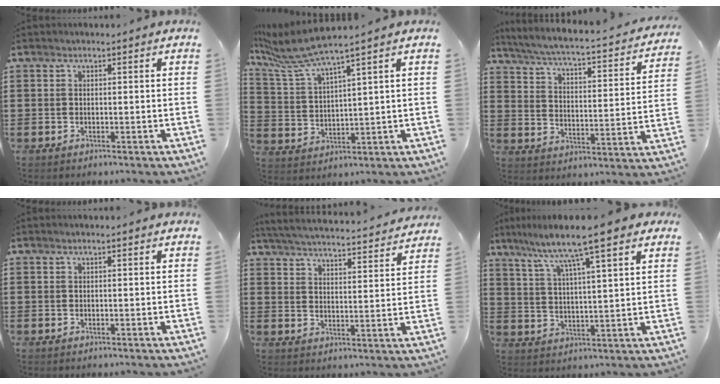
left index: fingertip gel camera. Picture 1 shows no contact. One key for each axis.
{"total": 6.4, "fx": 5.2, "fy": -0.1, "fz": 3.8, "tx": -0.104, "ty": -0.028, "tz": 0.085}
{"total": 3.7, "fx": 3.2, "fy": -0.2, "fz": 1.9, "tx": -0.057, "ty": -0.033, "tz": 0.043}
{"total": 0.5, "fx": 0.3, "fy": 0.0, "fz": 0.4, "tx": -0.008, "ty": -0.001, "tz": 0.007}
{"total": 4.4, "fx": 4.3, "fy": -0.5, "fz": 0.8, "tx": -0.038, "ty": -0.038, "tz": 0.068}
{"total": 8.3, "fx": 6.7, "fy": -0.1, "fz": 5.0, "tx": -0.113, "ty": -0.037, "tz": 0.106}